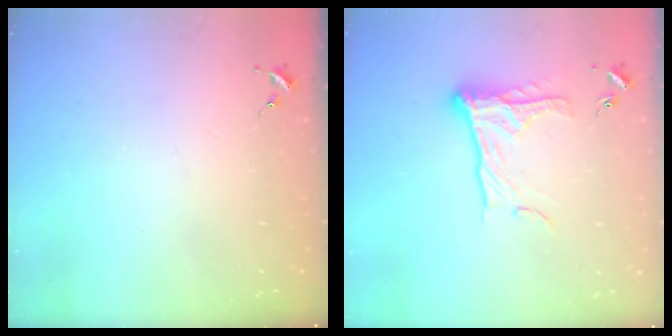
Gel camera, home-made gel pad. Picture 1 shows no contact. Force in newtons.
{"total": 14.6, "press": 14.5, "slide": 1.0}